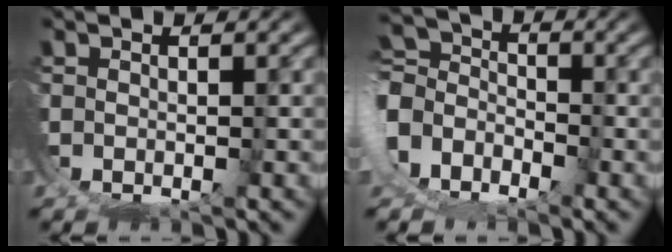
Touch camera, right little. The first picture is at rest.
{"total": 7.7, "force": [-0.6, 7.5, 1.5], "torque": [-0.073, -0.015, -0.025]}